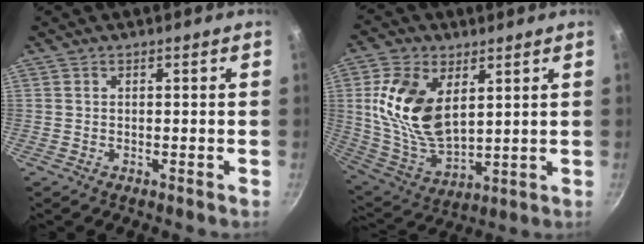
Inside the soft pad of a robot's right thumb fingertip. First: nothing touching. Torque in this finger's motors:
{"motor_torque": [-1.10, 1.57, 0.89, 0.12, 0.28]}